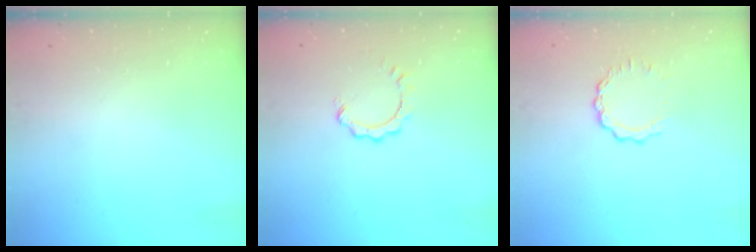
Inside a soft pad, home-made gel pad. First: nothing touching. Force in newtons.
{"total": 1.7, "press": 1.7, "slide": 0.3}
{"total": 5.6, "press": 5.6, "slide": 0.6}